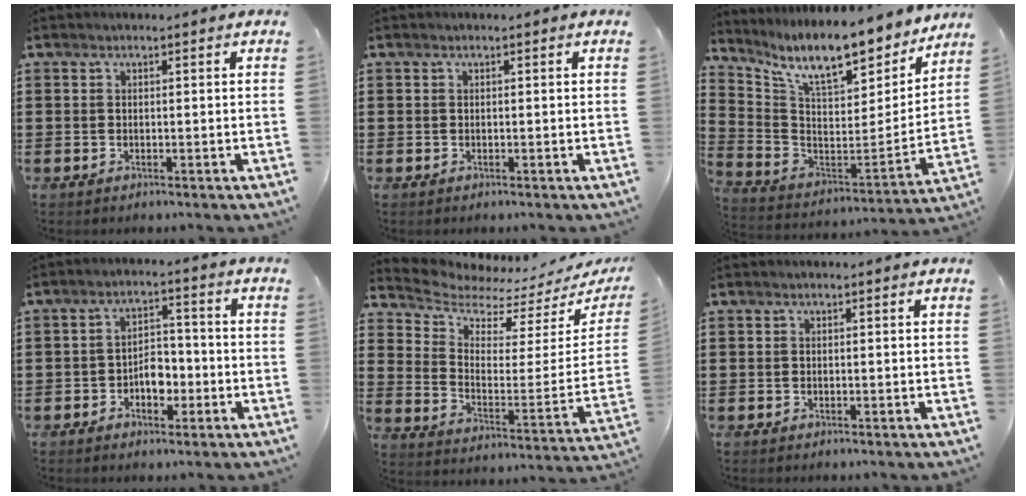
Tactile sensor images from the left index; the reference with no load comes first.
{"total": 0.0}
{"total": 11.3, "force": [9.3, 2.1, 6.0], "torque": [-0.139, -0.068, 0.156]}
{"total": 4.3, "force": [-1.5, 2.7, 3.0], "torque": [-0.049, 0.003, -0.032]}
{"total": 5.0, "force": [4.6, 1.5, 1.0], "torque": [-0.055, -0.046, 0.077]}
{"total": 0.0}